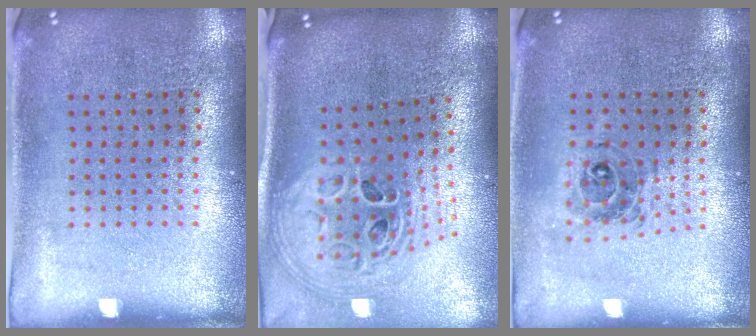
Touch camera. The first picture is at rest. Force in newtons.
{"total": 2.9, "press": 2.0, "slide": 2.0}
{"total": 0.8, "press": 0.8, "slide": 0.1}